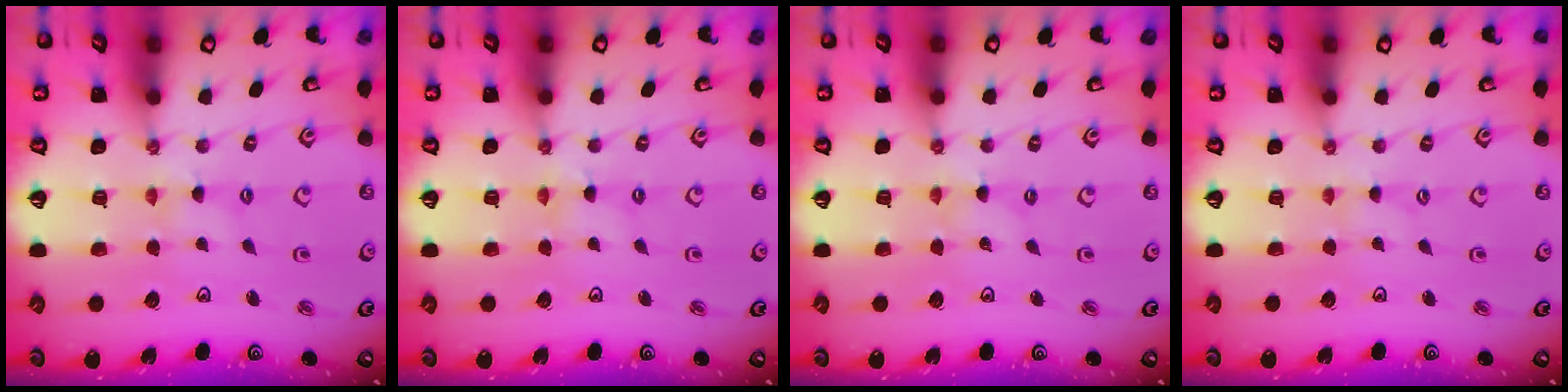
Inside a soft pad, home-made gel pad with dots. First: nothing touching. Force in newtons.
{"total": 0.0}
{"total": 0.0}
{"total": 0.0}